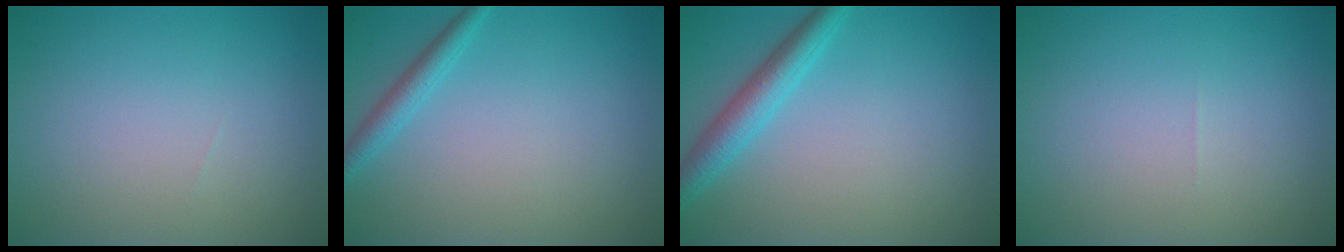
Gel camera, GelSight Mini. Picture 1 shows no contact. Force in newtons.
{"total": 1.8, "press": 1.8, "slide": 0.1}
{"total": 3.2, "press": 3.2, "slide": 0.1}
{"total": 0.0}